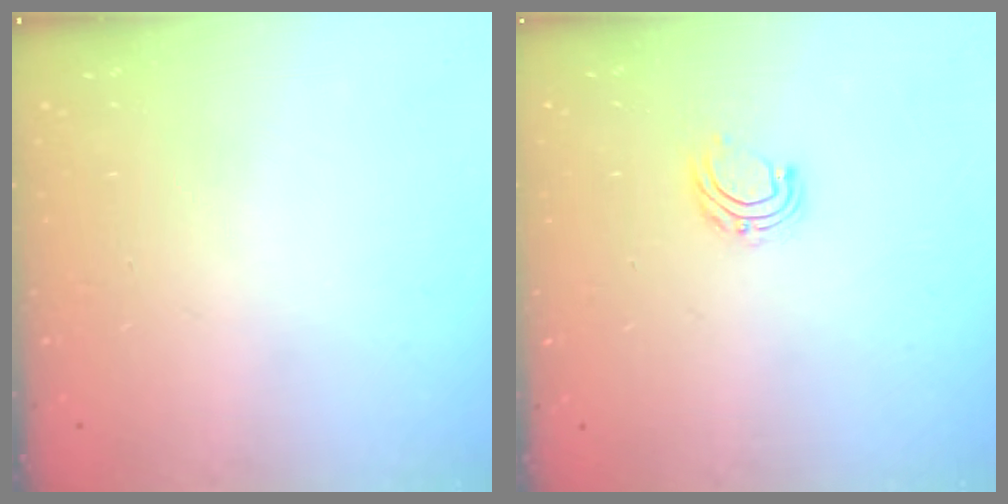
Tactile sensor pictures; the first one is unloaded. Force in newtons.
{"total": 5.9, "press": 5.9, "slide": 0.4}